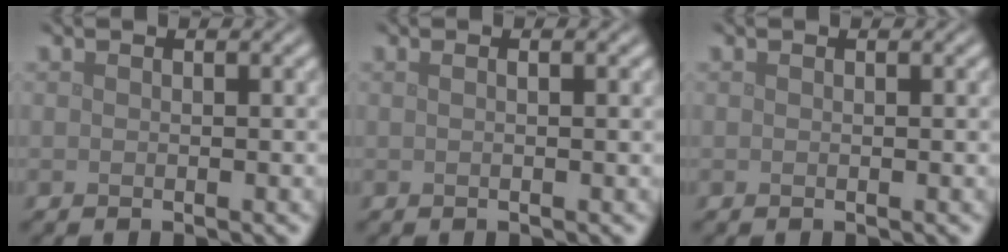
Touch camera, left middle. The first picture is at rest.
{"total": 1.1, "force": [0.3, 0.3, 1.0], "torque": [-0.010, -0.002, -0.001]}
{"total": 0.0}